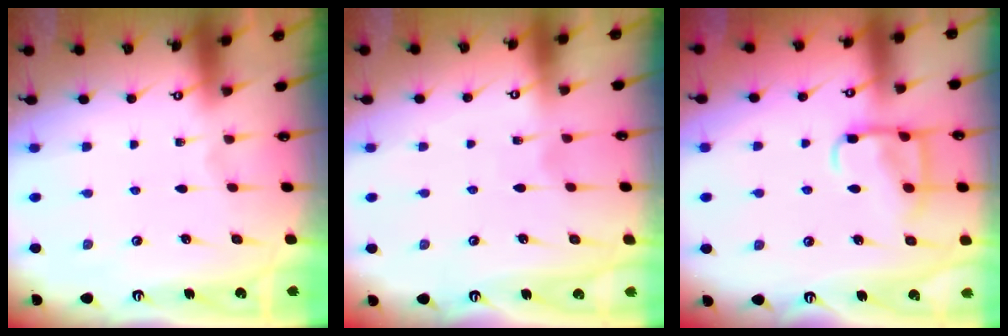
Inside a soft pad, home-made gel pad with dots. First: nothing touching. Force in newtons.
{"total": 4.6, "press": 4.6, "slide": 0.5}
{"total": 11.6, "press": 11.5, "slide": 1.1}